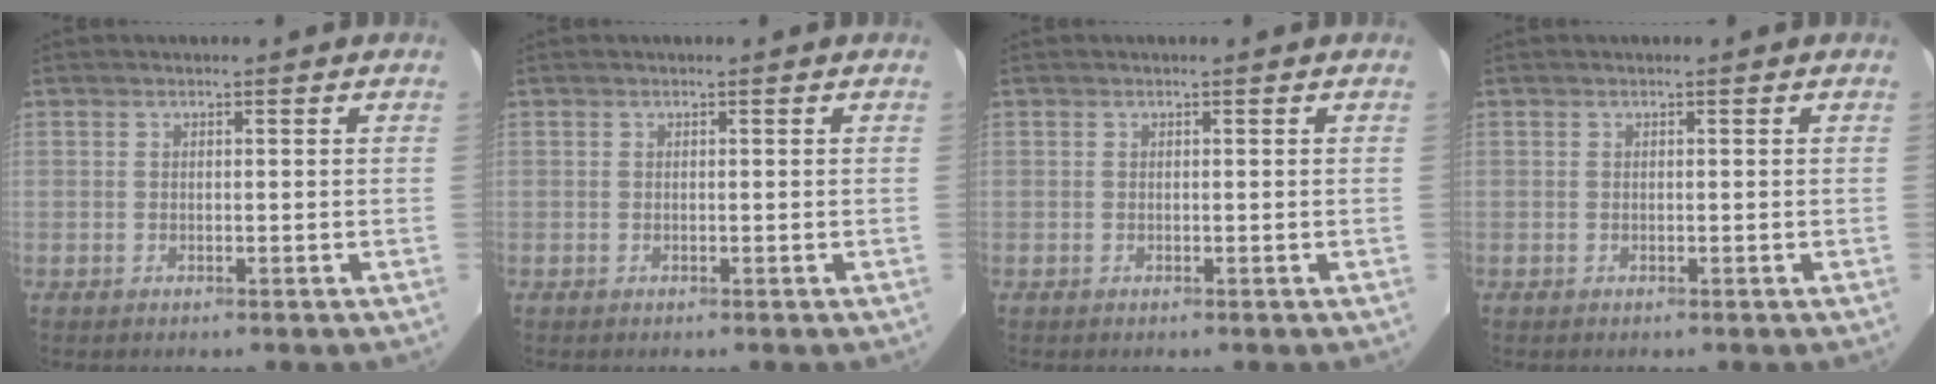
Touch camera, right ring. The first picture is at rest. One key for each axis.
{"total": 0.0}
{"total": 0.0}
{"total": 0.0}